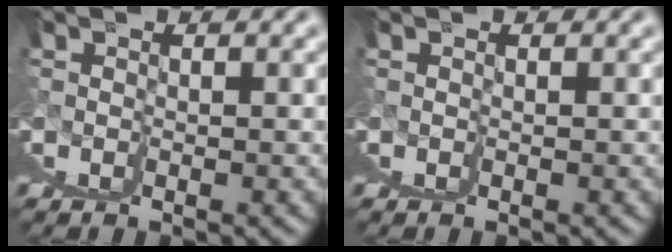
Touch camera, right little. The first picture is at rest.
{"total": 0.0}